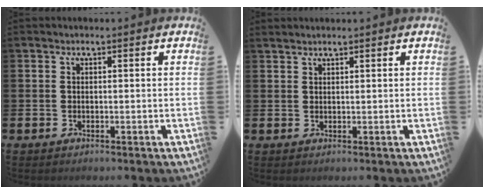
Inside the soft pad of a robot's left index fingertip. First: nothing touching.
{"total": 1.1, "force": [1.1, 0.1, 0.1], "torque": [0.002, -0.001, 0.020]}